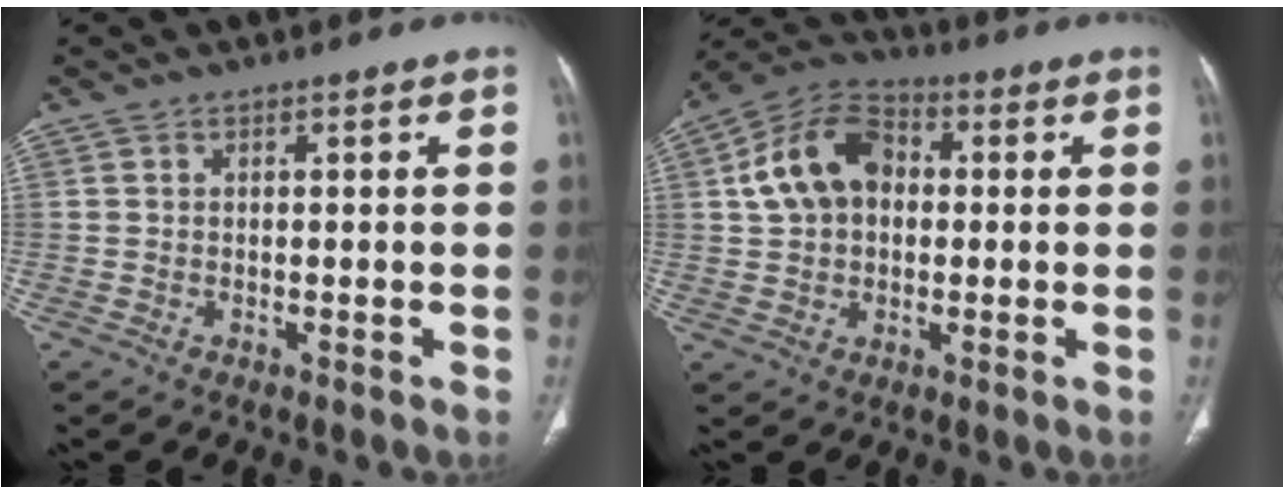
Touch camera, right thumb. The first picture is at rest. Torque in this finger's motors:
{"motor_torque": [-0.44, 0.54, 0.16, -0.15, 0.16]}